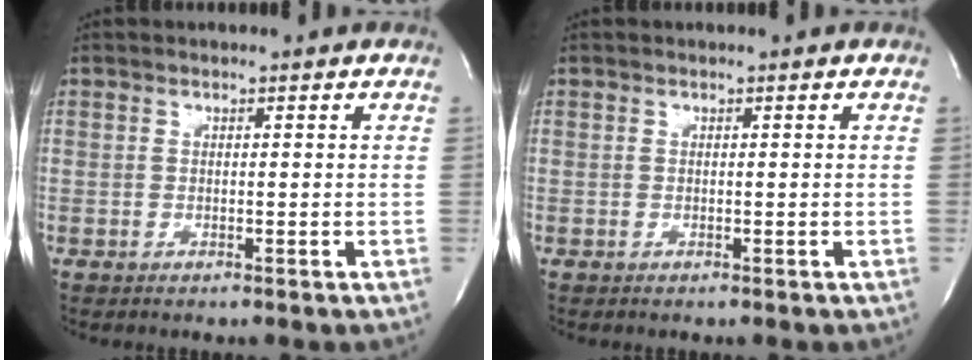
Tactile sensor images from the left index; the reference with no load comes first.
{"total": 0.0}